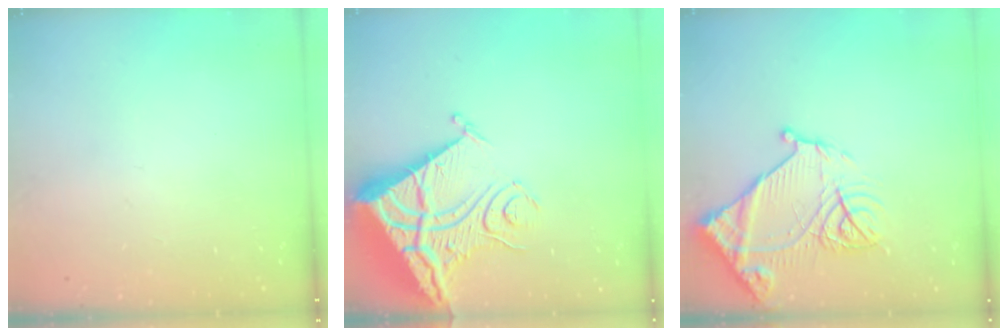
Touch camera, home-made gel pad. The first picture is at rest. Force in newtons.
{"total": 16.7, "press": 16.6, "slide": 2.2}
{"total": 16.4, "press": 16.3, "slide": 1.6}